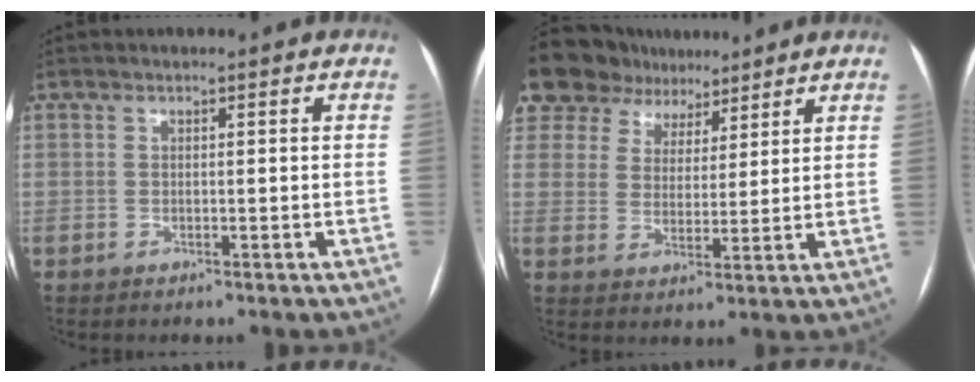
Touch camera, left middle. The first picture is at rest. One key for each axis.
{"total": 15.7, "fx": 11.8, "fy": 9.4, "fz": 4.2, "tx": -0.114, "ty": 0.041, "tz": 0.206}